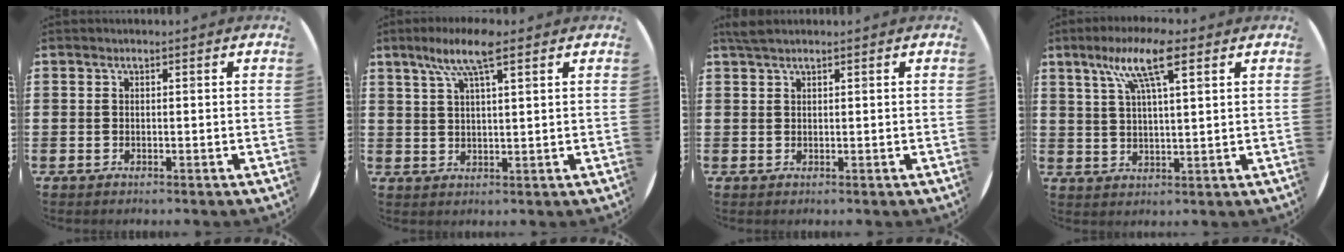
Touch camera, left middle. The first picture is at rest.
{"total": 7.1, "force": [4.6, 1.2, 5.2], "torque": [-0.113, 0.004, 0.080]}
{"total": 1.4, "force": [1.2, 0.1, 0.7], "torque": [-0.015, 0.003, 0.023]}
{"total": 9.3, "force": [5.6, 1.8, 7.1], "torque": [-0.144, 0.002, 0.093]}